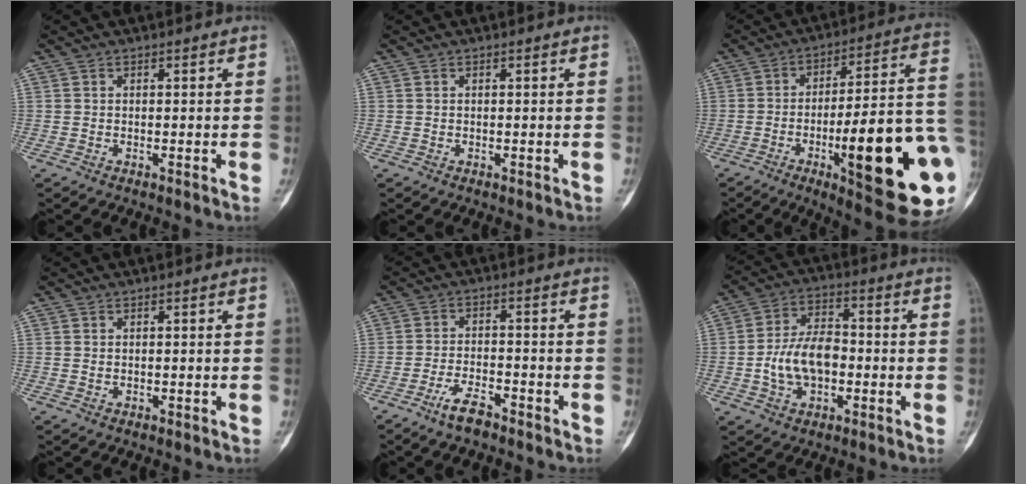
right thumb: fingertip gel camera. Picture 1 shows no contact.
{"total": 0.0}
{"total": 26.9, "force": [-7.1, 6.2, 25.2], "torque": [-0.306, 0.009, -0.091]}
{"total": 0.7, "force": [0.0, 0.6, 0.3], "torque": [-0.004, 0.002, 0.001]}
{"total": 5.4, "force": [-4.1, 1.9, 3.0], "torque": [-0.056, 0.023, -0.076]}
{"total": 11.8, "force": [-2.0, 7.5, 9.0], "torque": [-0.142, 0.027, -0.038]}